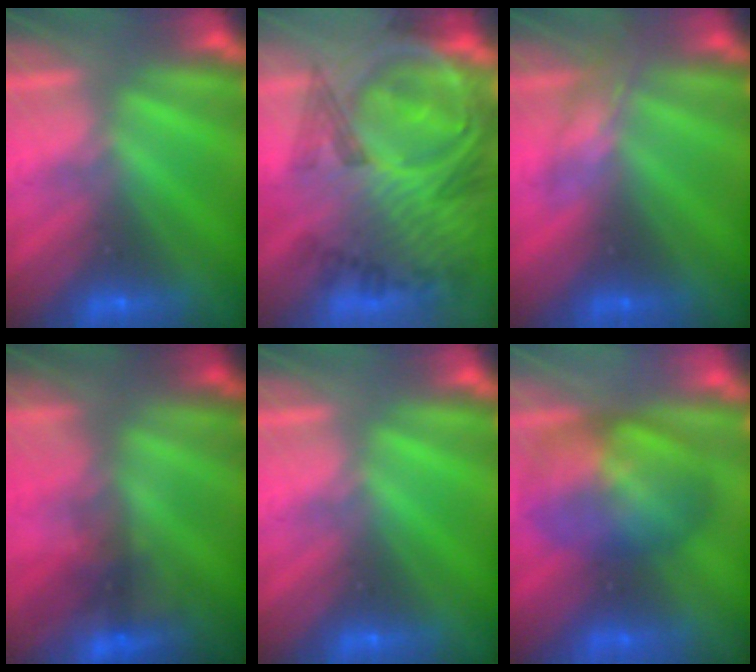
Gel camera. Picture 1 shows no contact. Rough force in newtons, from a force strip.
{"total": 10.8}
{"total": 2.3}
{"total": 4.5}
{"total": 0.0}
{"total": 5.9}